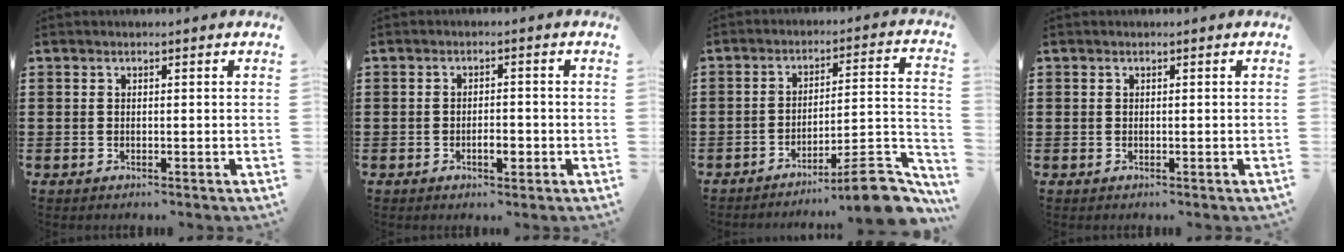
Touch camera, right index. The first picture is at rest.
{"total": 2.8, "force": [-1.0, 1.1, 2.3], "torque": [-0.043, 0.003, -0.017]}
{"total": 9.4, "force": [-7.5, 0.6, 5.6], "torque": [-0.078, 0.014, -0.140]}
{"total": 0.5, "force": [0.0, 0.5, 0.1], "torque": [-0.002, 0.004, 0.000]}